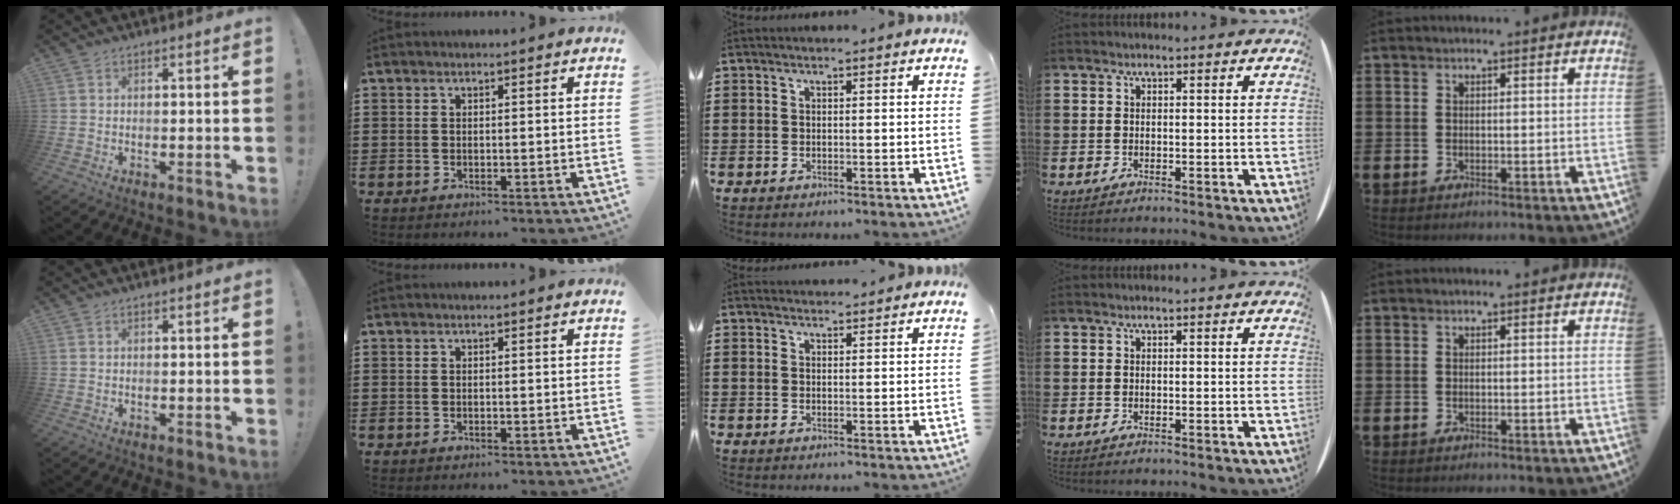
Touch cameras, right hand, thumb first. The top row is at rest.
{"middle": {"total": 1.4, "force": [1.4, 0.3, 0.0], "torque": [0.004, -0.002, 0.025]}}